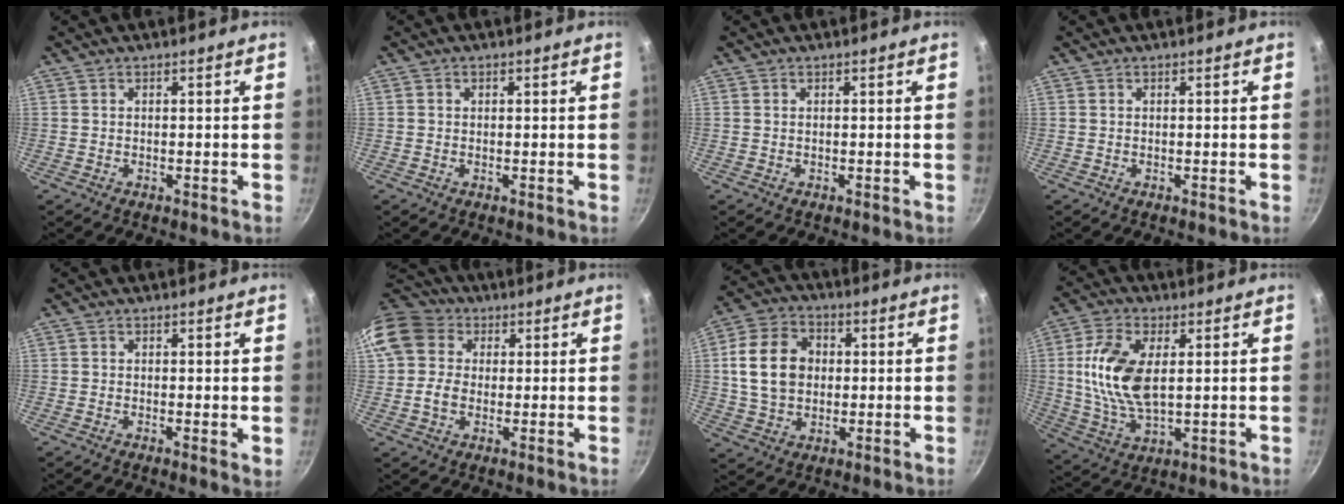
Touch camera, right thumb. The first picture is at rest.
{"total": 0.6, "force": [0.1, 0.6, 0.2], "torque": [-0.001, 0.003, 0.001]}
{"total": 0.0}
{"total": 0.0}
{"total": 1.3, "force": [0.2, 0.5, 1.2], "torque": [-0.017, -0.007, 0.000]}
{"total": 11.9, "force": [2.6, 10.0, 6.0], "torque": [-0.103, 0.016, 0.035]}
{"total": 13.0, "force": [1.5, 9.9, 8.3], "torque": [-0.133, 0.013, 0.019]}
{"total": 13.6, "force": [2.2, 7.2, 11.3], "torque": [-0.218, -0.004, 0.045]}